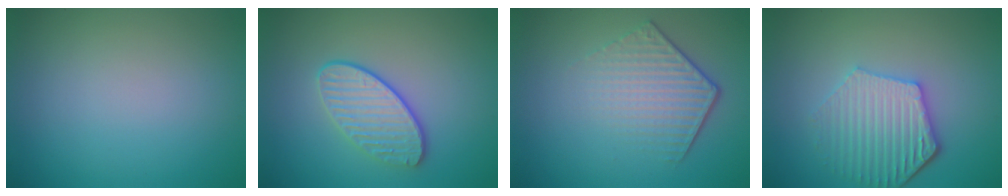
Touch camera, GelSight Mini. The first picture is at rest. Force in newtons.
{"total": 3.5, "press": 3.2, "slide": 1.3}
{"total": 4.3, "press": 3.0, "slide": 3.1}
{"total": 5.1, "press": 4.2, "slide": 2.9}